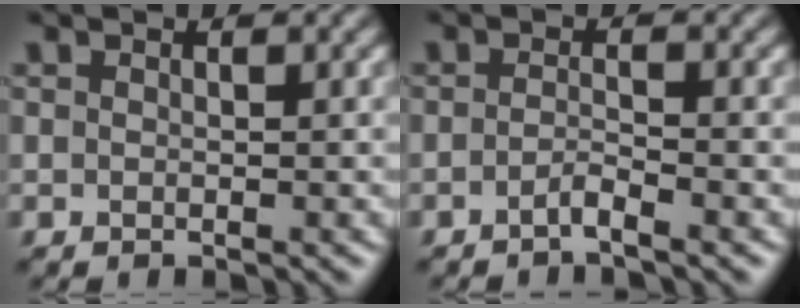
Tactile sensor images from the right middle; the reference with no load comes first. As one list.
[{"total": 1.4, "force": [-0.9, 0.1, 1.0], "torque": [-0.018, 0.003, -0.022]}]